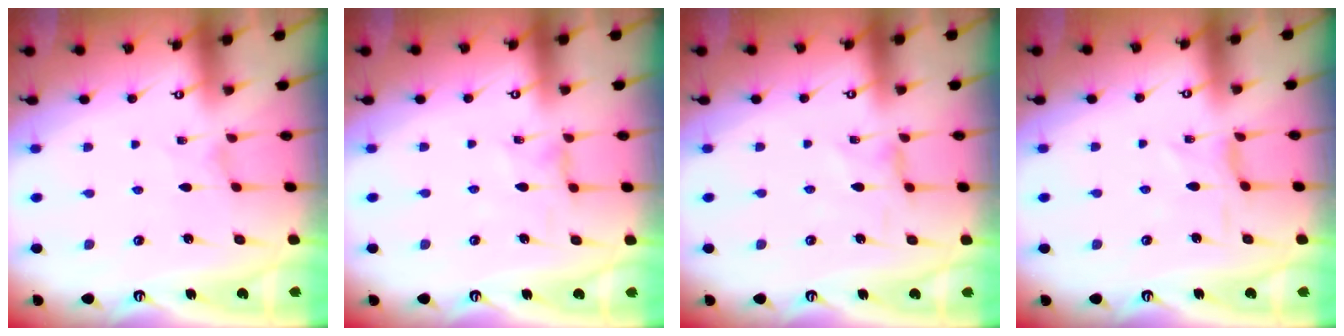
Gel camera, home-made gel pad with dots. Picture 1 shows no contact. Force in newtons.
{"total": 0.7, "press": 0.7, "slide": 0.3}
{"total": 0.7, "press": 0.6, "slide": 0.2}
{"total": 1.2, "press": 1.1, "slide": 0.4}